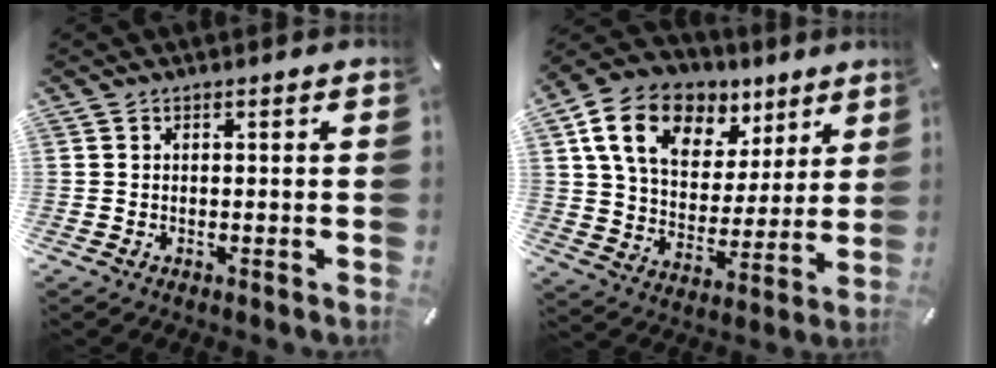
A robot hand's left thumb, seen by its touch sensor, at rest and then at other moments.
{"total": 15.6, "force": [8.8, 10.6, 7.4], "torque": [-0.149, -0.030, 0.164]}